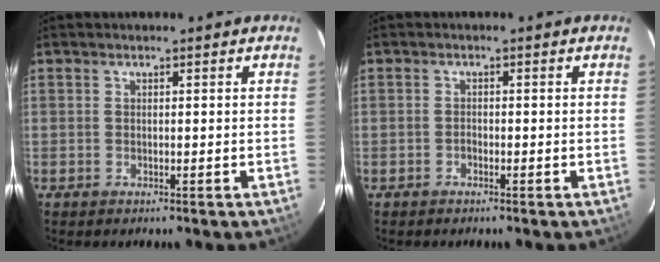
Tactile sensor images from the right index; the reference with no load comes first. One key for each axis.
{"total": 0.7, "fx": -0.6, "fy": 0.2, "fz": 0.2, "tx": -0.003, "ty": 0.001, "tz": -0.011}